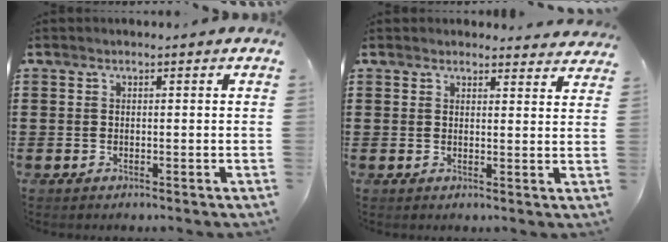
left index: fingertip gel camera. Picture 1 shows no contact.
{"total": 2.4, "force": [2.4, 0.2, 0.2], "torque": [-0.002, -0.010, 0.045]}